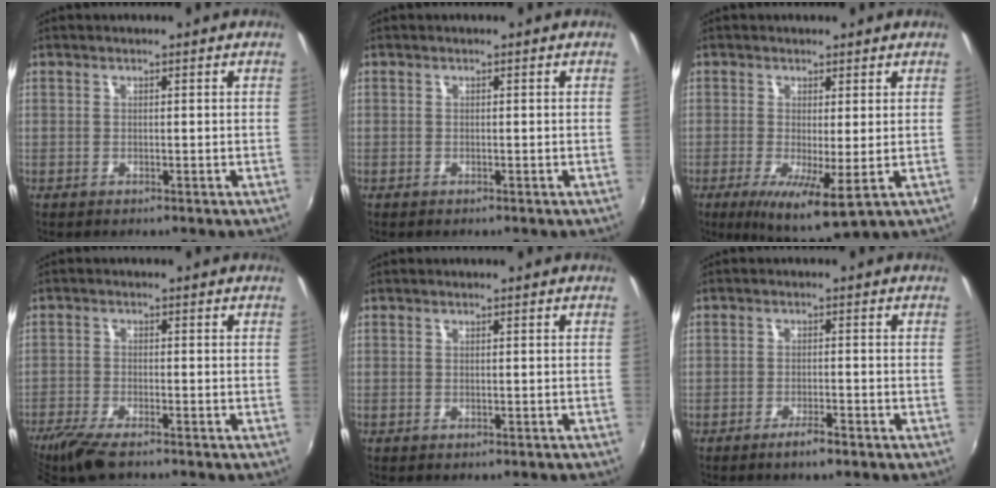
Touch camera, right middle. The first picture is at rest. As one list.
[{"total": 0.0}, {"total": 7.6, "force": [-1.4, 1.5, 7.3], "torque": [-0.134, -0.020, -0.019]}, {"total": 8.7, "force": [-6.7, 2.0, 5.1], "torque": [-0.128, -0.033, -0.129]}, {"total": 0.0}, {"total": 3.0, "force": [-2.2, 0.3, 2.1], "torque": [-0.047, -0.003, -0.038]}]